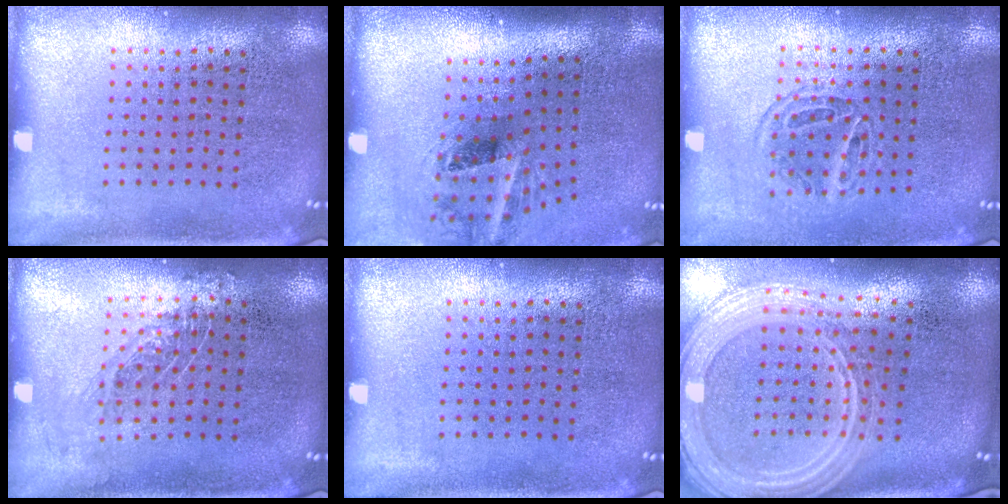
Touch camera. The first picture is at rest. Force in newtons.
{"total": 1.6, "press": 1.2, "slide": 1.0}
{"total": 1.1, "press": 1.0, "slide": 0.5}
{"total": 0.8, "press": 0.8, "slide": 0.2}
{"total": 0.0}
{"total": 3.1, "press": 2.6, "slide": 1.8}